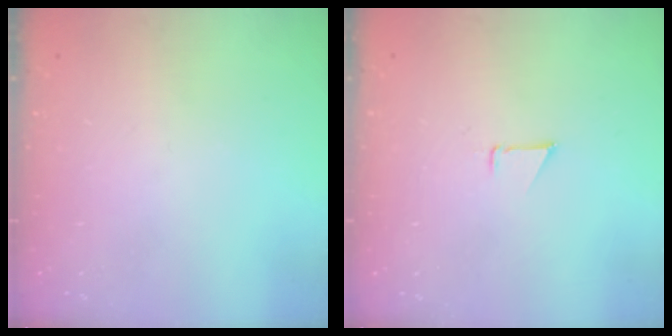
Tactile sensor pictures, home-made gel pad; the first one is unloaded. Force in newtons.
{"total": 0.9, "press": 0.9, "slide": 0.1}